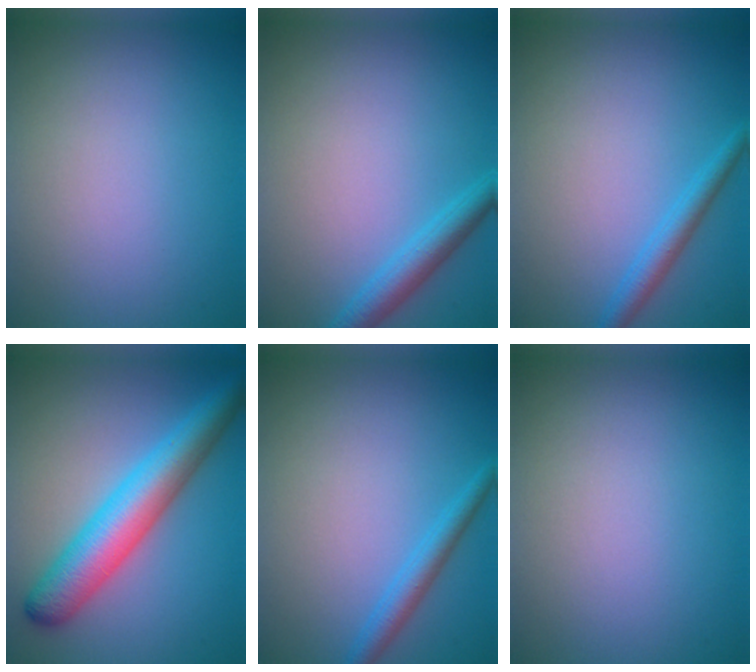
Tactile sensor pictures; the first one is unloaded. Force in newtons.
{"total": 2.9, "press": 2.9, "slide": 0.1}
{"total": 2.2, "press": 2.2, "slide": 0.1}
{"total": 7.1, "press": 7.1, "slide": 0.2}
{"total": 2.2, "press": 2.2, "slide": 0.1}
{"total": 0.0}